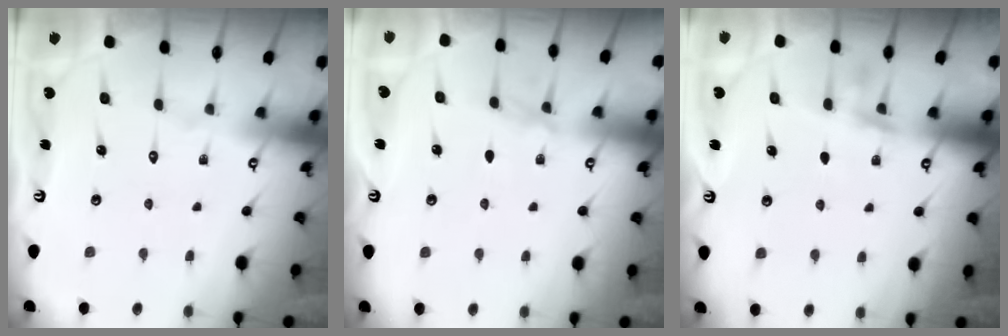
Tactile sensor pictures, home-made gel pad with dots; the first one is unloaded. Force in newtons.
{"total": 5.2, "press": 5.2, "slide": 0.6}
{"total": 4.8, "press": 4.7, "slide": 1.1}